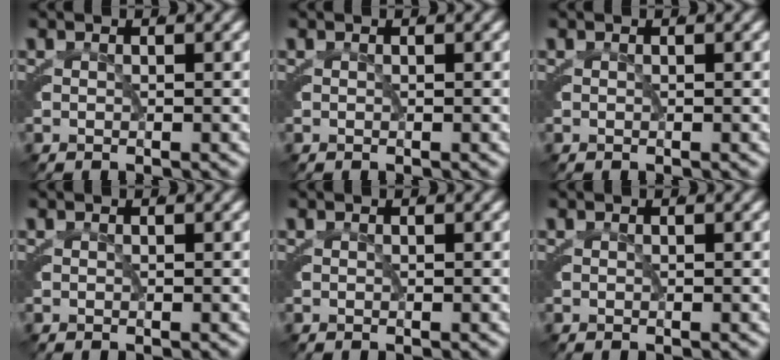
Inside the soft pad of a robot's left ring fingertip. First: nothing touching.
{"total": 0.0}
{"total": 0.0}
{"total": 0.0}
{"total": 0.0}
{"total": 0.0}